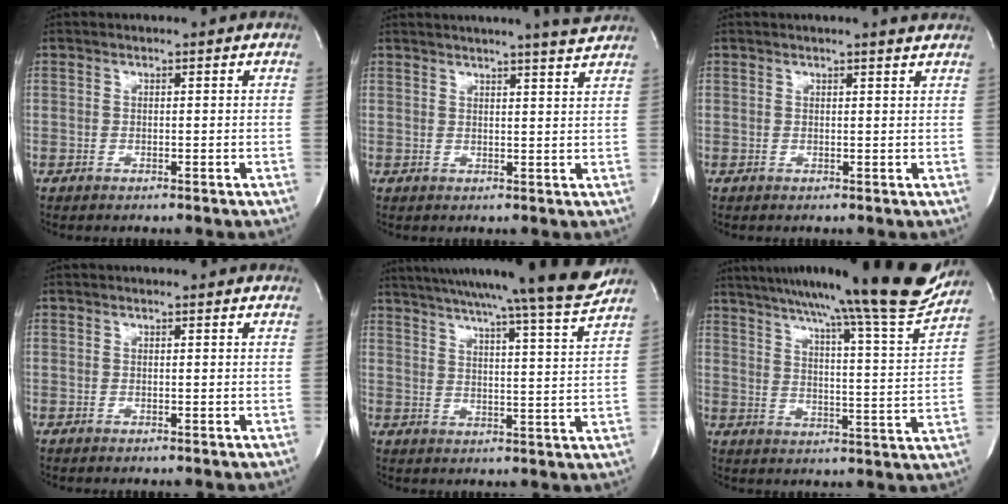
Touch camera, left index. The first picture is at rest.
{"total": 6.8, "force": [6.2, -1.2, 2.5], "torque": [-0.039, -0.005, 0.067]}
{"total": 2.2, "force": [2.1, -0.3, 0.7], "torque": [-0.016, -0.004, 0.018]}
{"total": 1.3, "force": [1.2, 0.5, 0.1], "torque": [-0.017, 0.007, 0.005]}
{"total": 21.1, "force": [18.7, -1.9, 9.5], "torque": [-0.155, -0.048, 0.249]}
{"total": 23.6, "force": [20.3, -0.8, 12.1], "torque": [-0.191, -0.050, 0.272]}